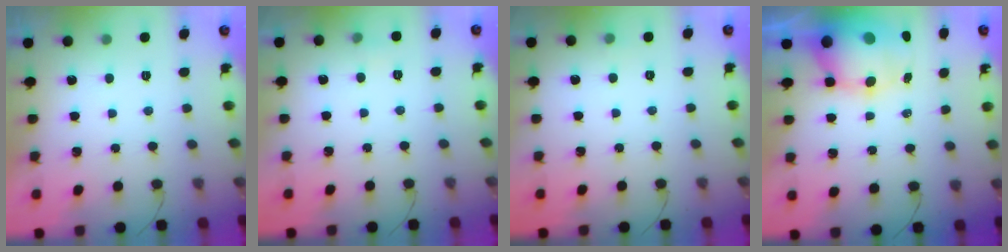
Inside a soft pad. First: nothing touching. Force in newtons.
{"total": 6.7, "press": 2.8, "slide": 6.1}
{"total": 2.7, "press": 2.0, "slide": 1.8}
{"total": 9.5, "press": 9.2, "slide": 2.3}